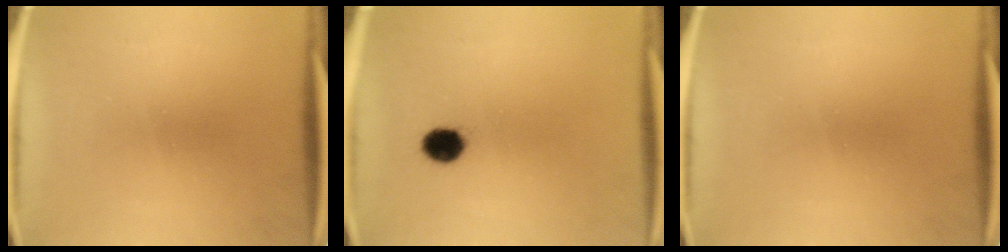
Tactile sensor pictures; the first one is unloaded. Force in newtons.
{"total": 4.6}
{"total": 0.0}